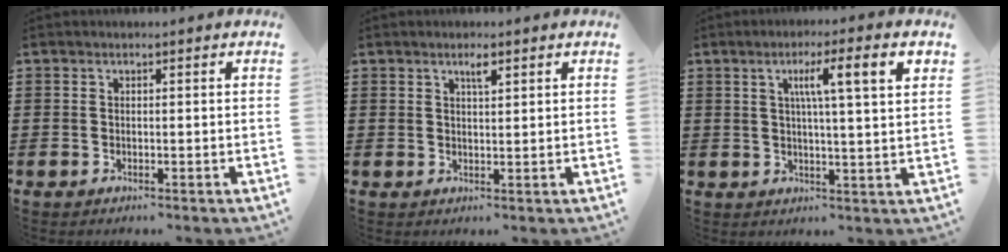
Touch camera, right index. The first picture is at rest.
{"total": 1.9, "force": [1.2, 0.4, 1.4], "torque": [-0.022, -0.001, 0.018]}
{"total": 7.3, "force": [2.5, 0.6, 6.8], "torque": [-0.130, -0.002, 0.035]}